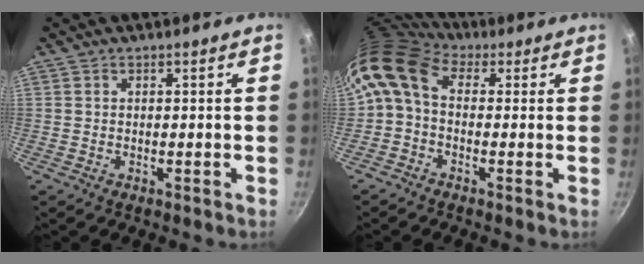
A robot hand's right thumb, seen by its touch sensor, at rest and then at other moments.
{"total": 8.8, "force": [1.3, 6.1, 6.2], "torque": [-0.118, 0.025, 0.004]}